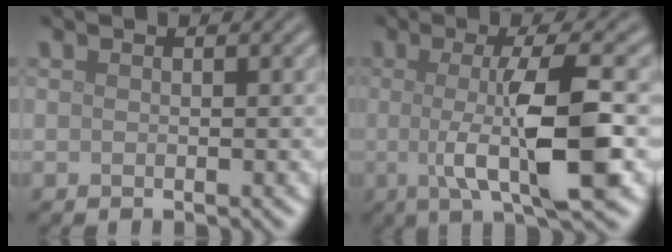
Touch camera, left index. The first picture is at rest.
{"total": 8.3, "force": [-0.3, 2.0, 8.0], "torque": [-0.120, -0.007, -0.007]}